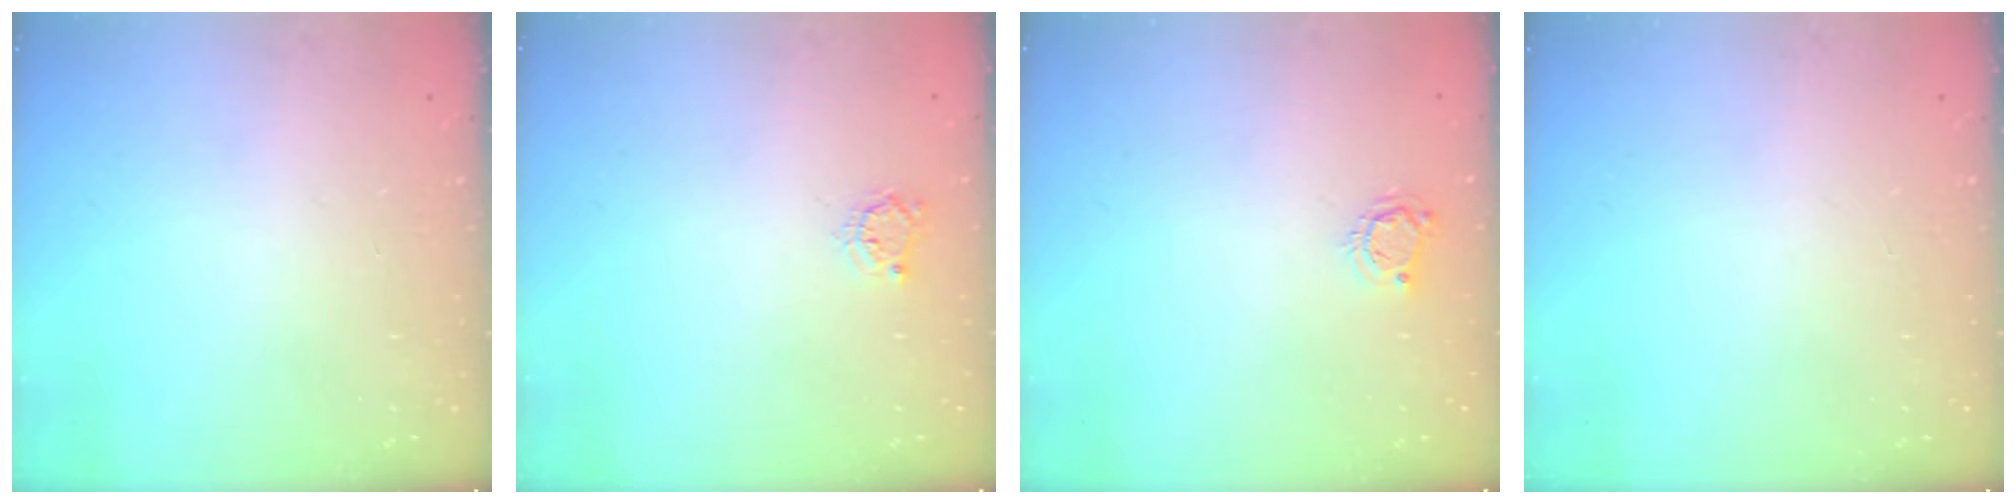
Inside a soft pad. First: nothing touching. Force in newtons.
{"total": 3.3, "press": 3.3, "slide": 0.4}
{"total": 3.8, "press": 3.8, "slide": 0.5}
{"total": 0.0}